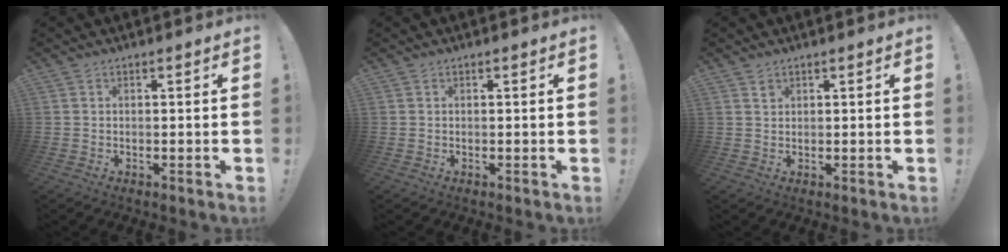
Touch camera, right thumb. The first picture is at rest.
{"total": 0.0}
{"total": 1.5, "force": [1.0, 1.0, 0.3], "torque": [0.002, -0.004, 0.018]}